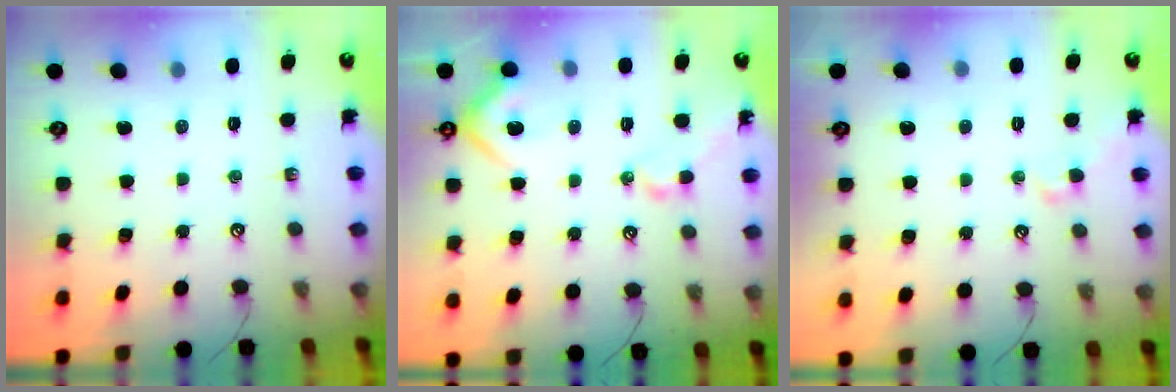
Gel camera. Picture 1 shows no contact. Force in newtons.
{"total": 8.3, "press": 8.1, "slide": 1.5}
{"total": 1.3, "press": 1.0, "slide": 0.8}